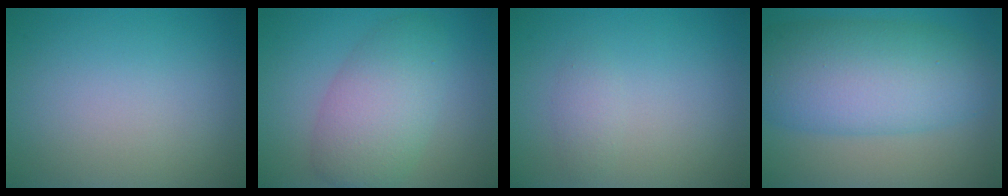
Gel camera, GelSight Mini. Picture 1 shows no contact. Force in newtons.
{"total": 5.8, "press": 5.8, "slide": 0.4}
{"total": 1.1, "press": 1.1, "slide": 0.0}
{"total": 9.9, "press": 9.9, "slide": 0.2}